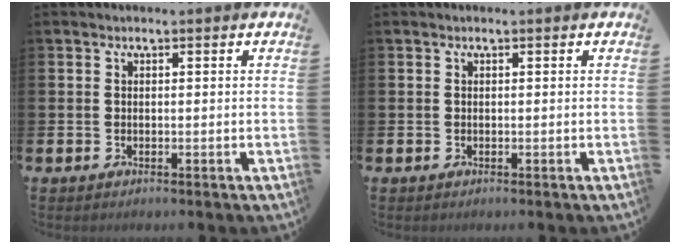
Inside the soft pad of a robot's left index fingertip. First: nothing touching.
{"total": 0.0}